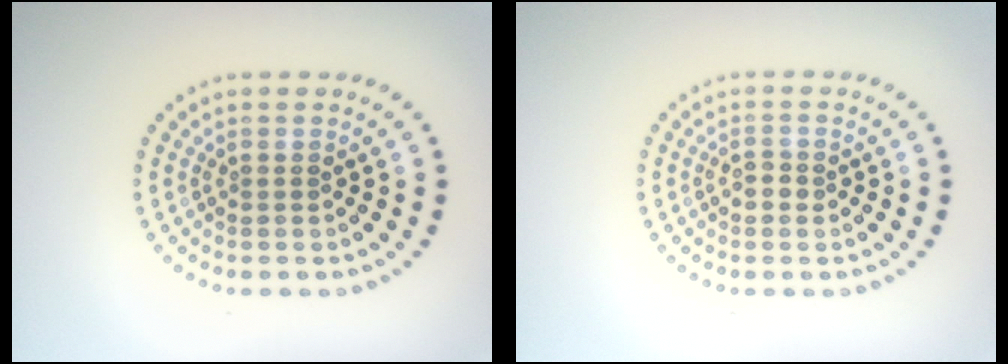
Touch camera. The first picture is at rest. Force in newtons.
{"total": 1.3, "press": 1.3, "slide": 0.1}